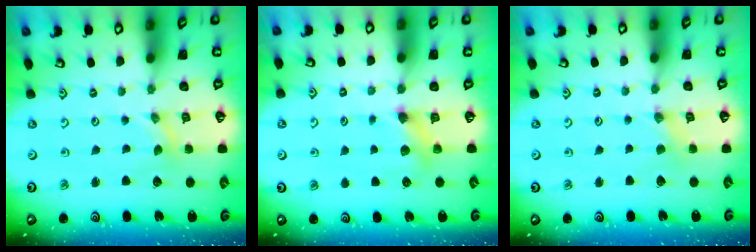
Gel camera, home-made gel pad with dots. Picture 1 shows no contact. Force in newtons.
{"total": 5.4, "press": 5.4, "slide": 0.7}
{"total": 2.1, "press": 2.1, "slide": 0.3}